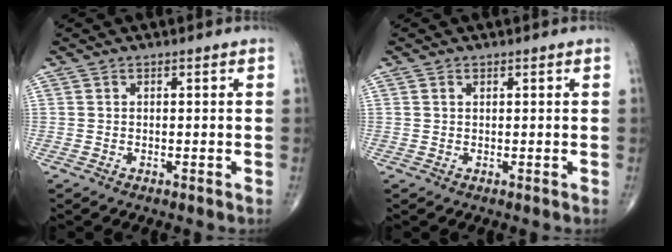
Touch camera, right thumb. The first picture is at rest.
{"total": 0.5, "force": [0.2, 0.3, 0.3], "torque": [-0.005, 0.000, 0.004]}